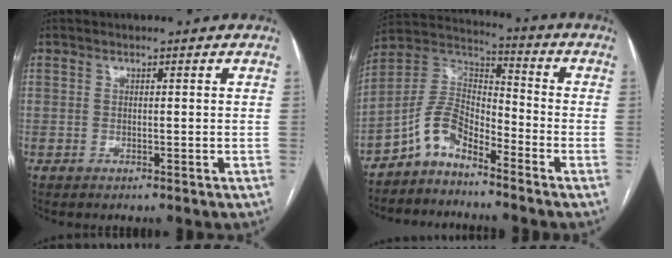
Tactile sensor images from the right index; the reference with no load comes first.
{"total": 8.3, "force": [-5.8, 3.7, 4.7], "torque": [-0.102, 0.029, -0.120]}